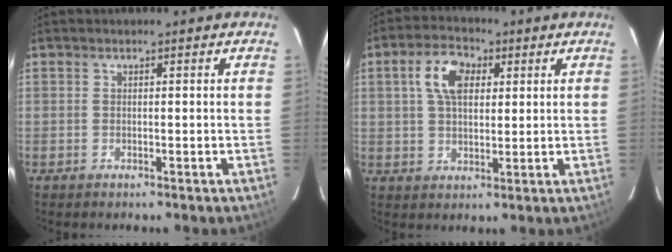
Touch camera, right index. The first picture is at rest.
{"total": 7.8, "force": [2.5, 4.6, 5.8], "torque": [-0.110, 0.022, 0.044]}